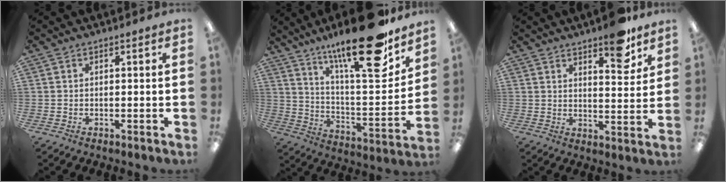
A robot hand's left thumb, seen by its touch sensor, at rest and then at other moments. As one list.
[{"total": 23.7, "force": [17.6, 5.0, 15.0], "torque": [-0.232, -0.116, 0.280]}, {"total": 8.3, "force": [6.6, 2.6, 4.4], "torque": [-0.039, -0.045, 0.107]}]